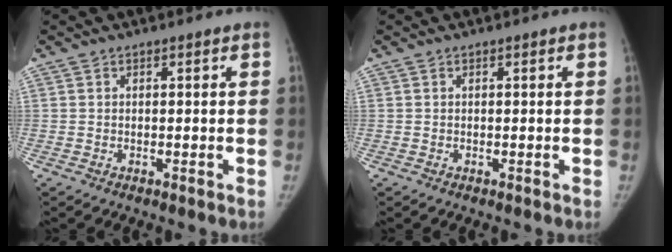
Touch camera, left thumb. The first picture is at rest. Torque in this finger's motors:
{"motor_torque": [0.03, 0.03, 0.32, -0.16, 0.03]}